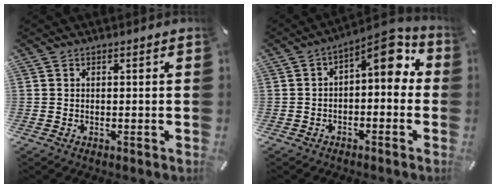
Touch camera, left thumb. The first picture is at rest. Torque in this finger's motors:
{"motor_torque": [0.13, 0.67, 0.33, -0.03, 0.13]}